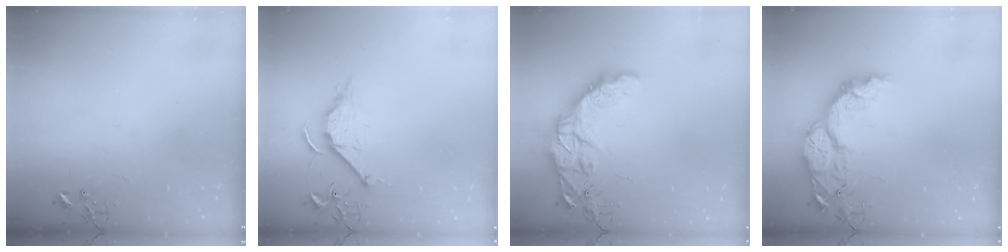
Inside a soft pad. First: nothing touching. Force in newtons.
{"total": 8.4, "press": 8.4, "slide": 0.6}
{"total": 14.1, "press": 14.1, "slide": 1.0}
{"total": 13.9, "press": 13.9, "slide": 1.4}